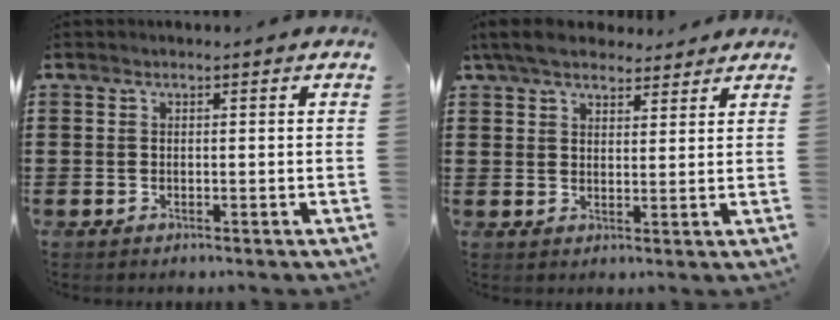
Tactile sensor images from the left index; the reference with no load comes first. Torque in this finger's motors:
{"motor_torque": [2.14, 0.00, 0.44, 0.21]}